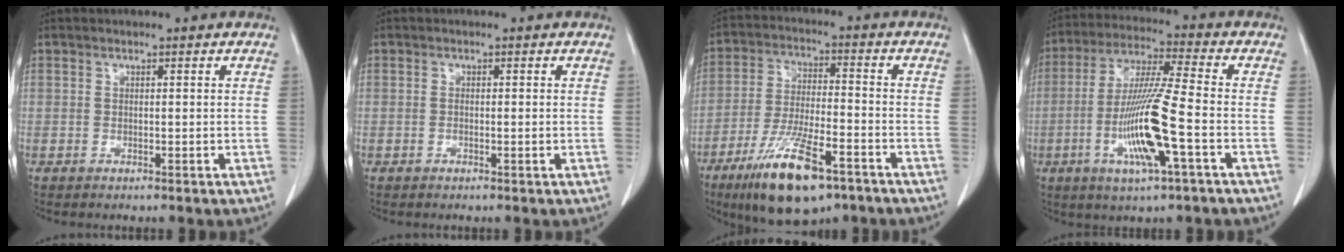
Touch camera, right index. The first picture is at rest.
{"total": 1.0, "force": [-0.2, 0.2, 0.9], "torque": [-0.017, -0.001, -0.001]}
{"total": 14.3, "force": [-8.7, 3.5, 10.8], "torque": [-0.204, -0.023, -0.147]}
{"total": 13.6, "force": [-3.9, 0.2, 13.0], "torque": [-0.263, -0.013, -0.078]}